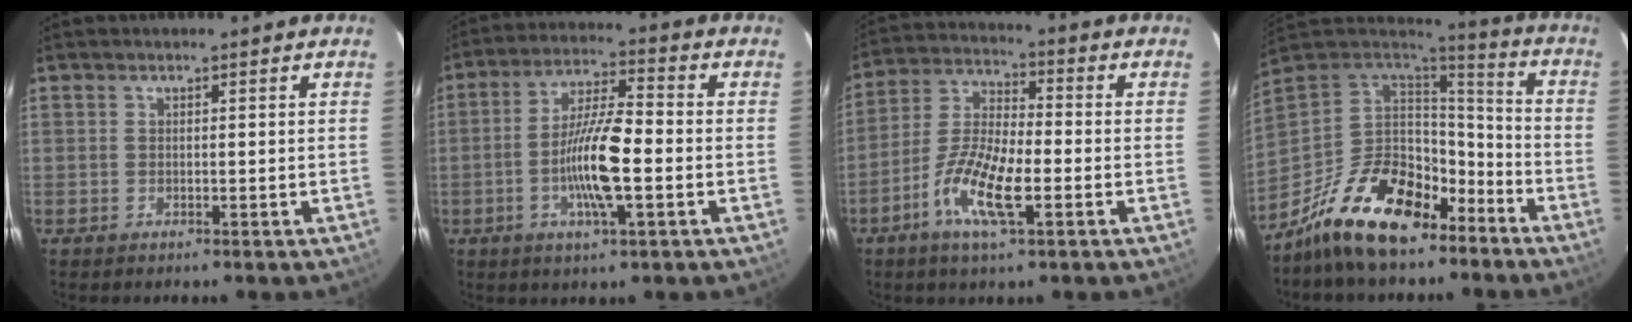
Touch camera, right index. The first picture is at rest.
{"total": 11.3, "force": [-3.0, 1.9, 10.8], "torque": [-0.210, 0.000, -0.058]}
{"total": 11.5, "force": [-4.7, 3.2, 10.0], "torque": [-0.210, -0.002, -0.098]}
{"total": 21.1, "force": [-13.3, 10.2, 12.8], "torque": [-0.248, -0.003, -0.219]}